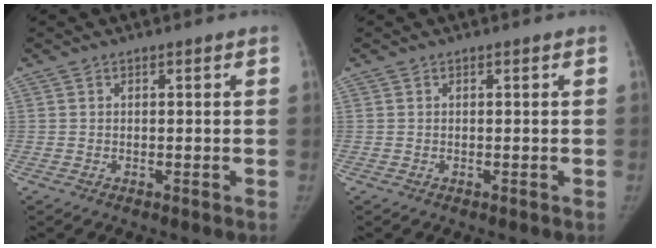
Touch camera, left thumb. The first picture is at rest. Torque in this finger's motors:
{"motor_torque": [0.08, -0.06, 0.18, -0.06, 0.02]}